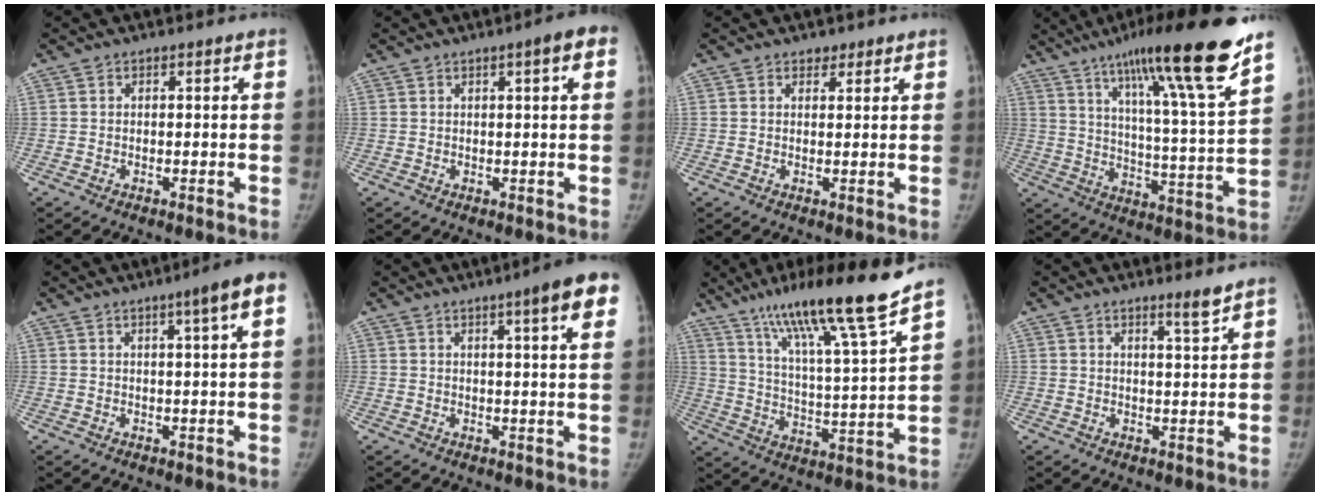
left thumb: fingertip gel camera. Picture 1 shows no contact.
{"total": 4.5, "force": [1.9, 0.5, 4.1], "torque": [-0.048, 0.002, 0.021]}
{"total": 1.9, "force": [1.4, 1.1, 0.5], "torque": [0.006, -0.009, 0.018]}
{"total": 23.0, "force": [15.7, 1.5, 16.8], "torque": [-0.247, -0.059, 0.244]}
{"total": 6.7, "force": [2.7, -0.2, 6.1], "torque": [-0.085, 0.001, 0.036]}
{"total": 10.4, "force": [5.4, 0.9, 8.9], "torque": [-0.105, -0.014, 0.060]}
{"total": 18.7, "force": [14.1, 0.1, 12.4], "torque": [-0.185, -0.072, 0.237]}
{"total": 3.5, "force": [2.7, -0.4, 2.1], "torque": [-0.030, -0.029, 0.045]}